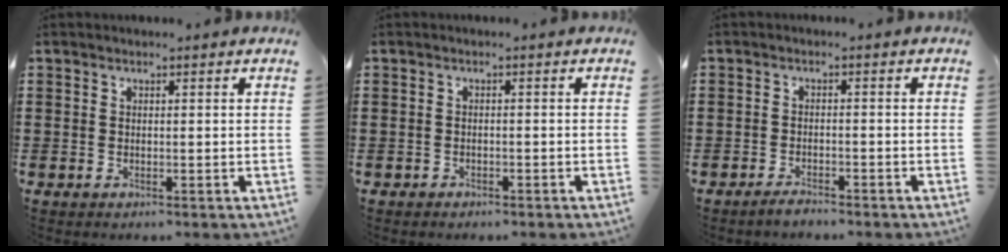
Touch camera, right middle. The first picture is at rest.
{"total": 0.8, "force": [-0.8, 0.3, 0.0], "torque": [-0.003, 0.000, -0.017]}
{"total": 1.8, "force": [-1.7, 0.3, 0.4], "torque": [-0.012, 0.000, -0.033]}